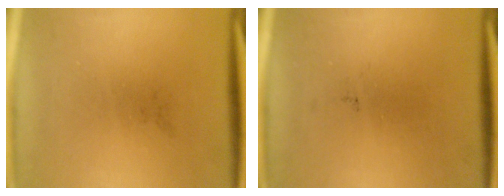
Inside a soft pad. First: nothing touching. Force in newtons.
{"total": 0.0}